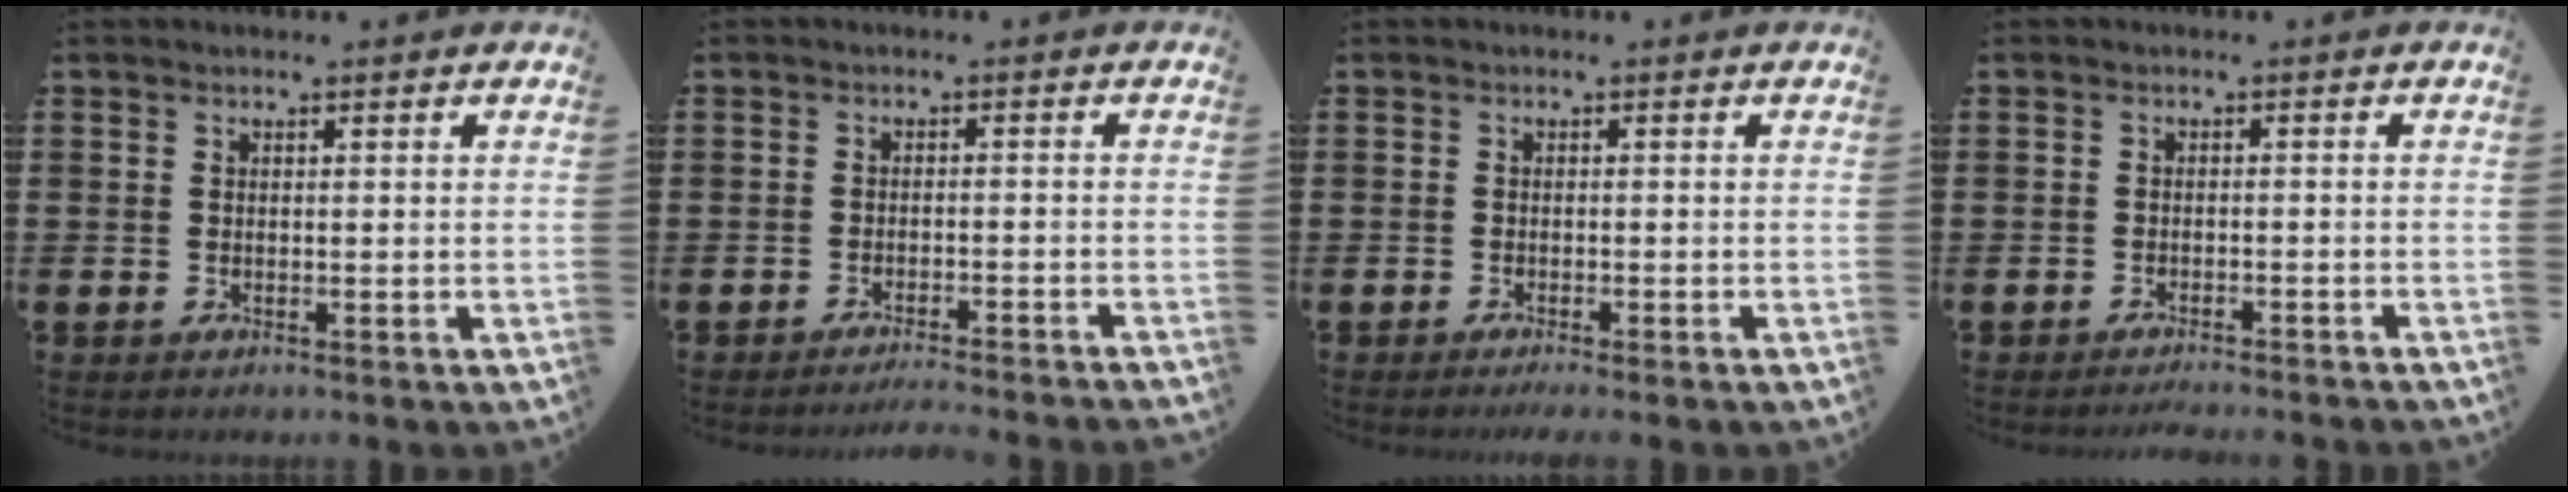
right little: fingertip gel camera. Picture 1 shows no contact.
{"total": 1.8, "force": [-1.8, -0.3, 0.4], "torque": [-0.004, 0.002, -0.035]}
{"total": 0.8, "force": [-0.7, -0.1, 0.5], "torque": [-0.007, -0.002, -0.013]}
{"total": 1.3, "force": [-1.3, -0.2, 0.1], "torque": [-0.002, 0.002, -0.026]}